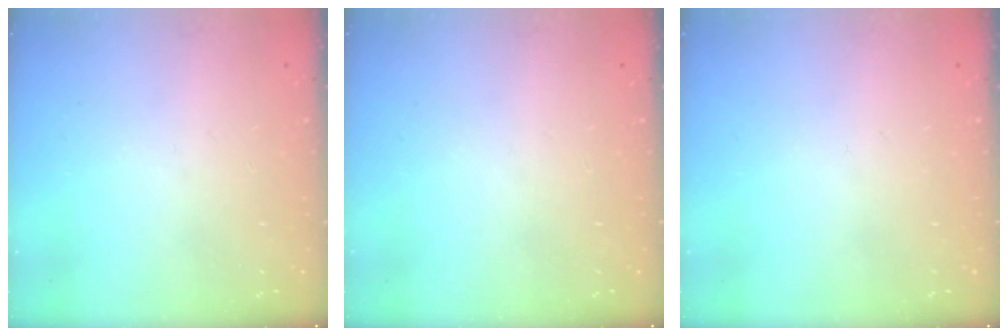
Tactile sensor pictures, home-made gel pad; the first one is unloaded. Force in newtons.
{"total": 0.0}
{"total": 0.0}